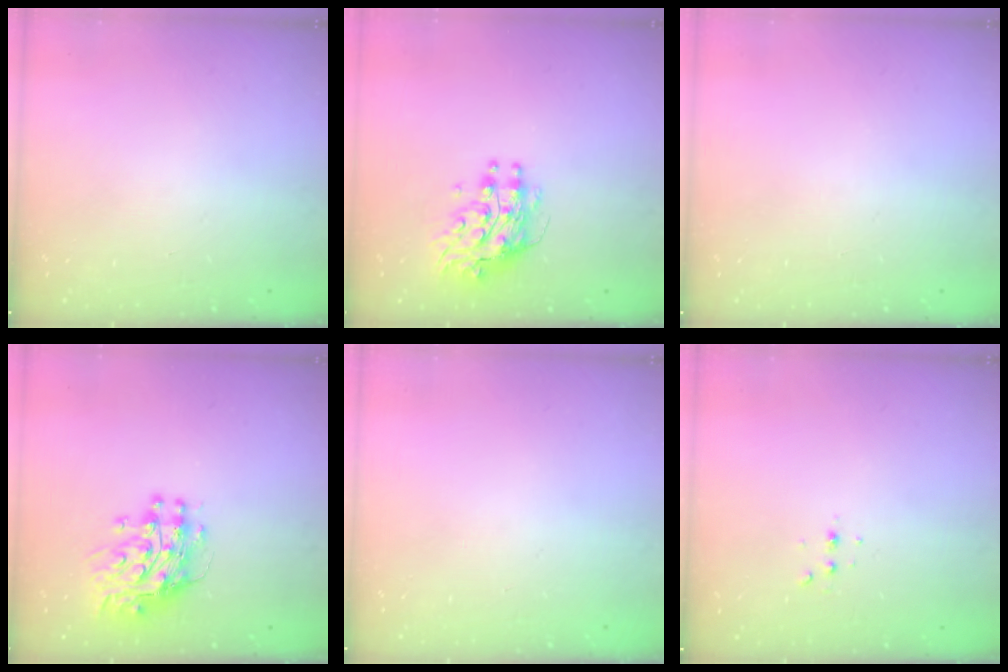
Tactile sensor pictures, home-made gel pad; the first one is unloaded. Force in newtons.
{"total": 9.4, "press": 9.3, "slide": 0.9}
{"total": 0.0}
{"total": 10.7, "press": 10.7, "slide": 0.9}
{"total": 0.0}
{"total": 2.8, "press": 2.8, "slide": 0.7}